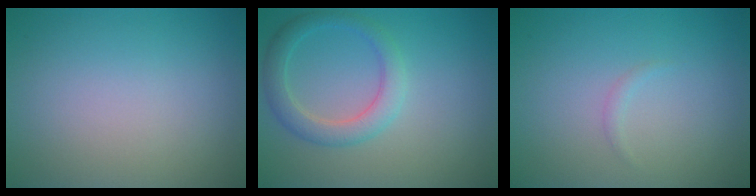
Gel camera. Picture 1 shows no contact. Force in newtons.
{"total": 3.1, "press": 3.1, "slide": 0.1}
{"total": 0.6, "press": 0.6, "slide": 0.1}